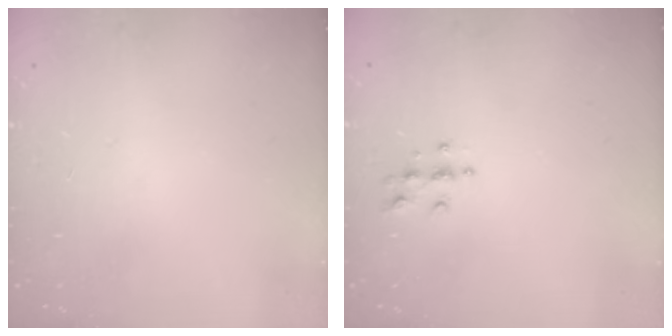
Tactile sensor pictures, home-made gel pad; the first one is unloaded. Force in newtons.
{"total": 3.9, "press": 3.9, "slide": 0.3}